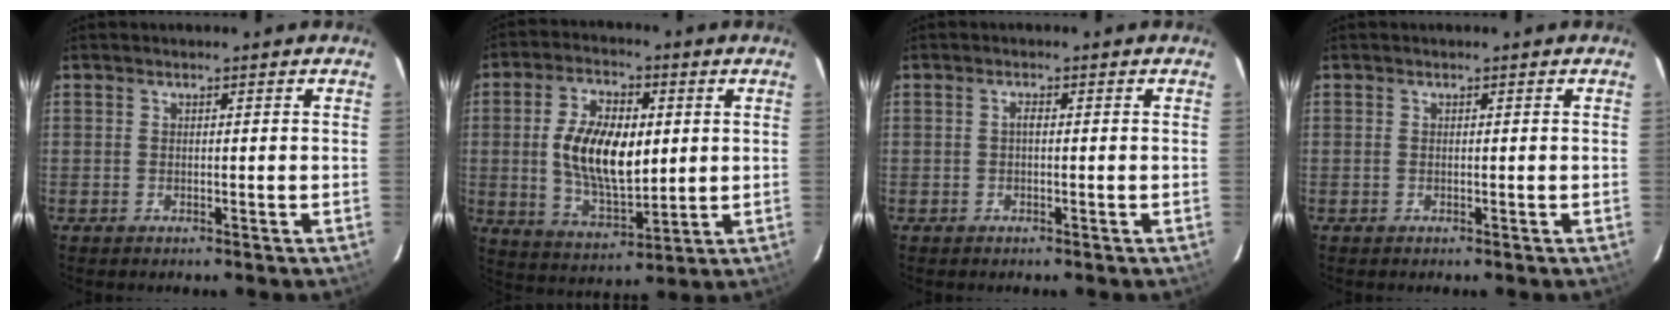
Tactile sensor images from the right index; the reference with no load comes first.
{"total": 13.6, "force": [1.3, 6.9, 11.6], "torque": [-0.222, 0.003, 0.033]}
{"total": 0.9, "force": [-0.1, 0.3, 0.8], "torque": [-0.016, 0.006, -0.003]}
{"total": 0.0}